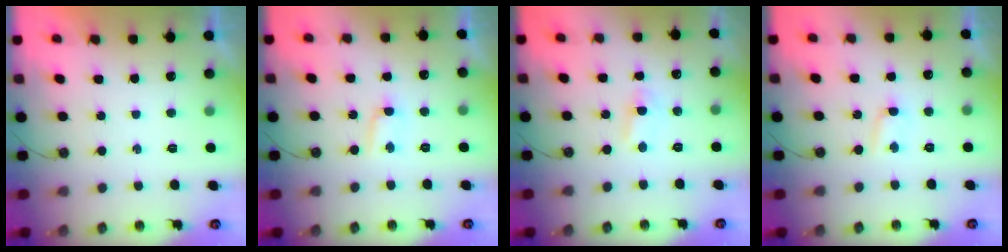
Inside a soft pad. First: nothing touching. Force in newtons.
{"total": 2.5, "press": 2.3, "slide": 0.8}
{"total": 2.1, "press": 2.1, "slide": 0.3}
{"total": 2.4, "press": 2.3, "slide": 0.4}